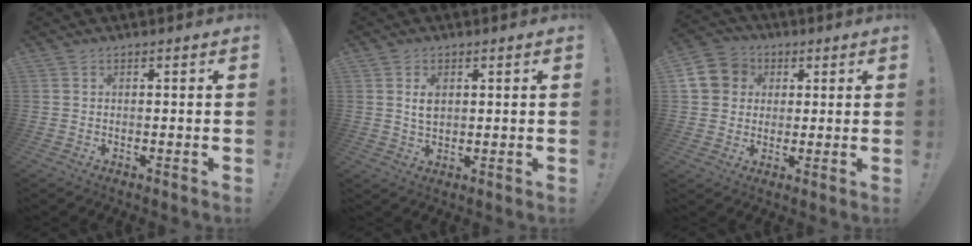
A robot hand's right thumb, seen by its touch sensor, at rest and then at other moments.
{"total": 3.9, "force": [1.1, 2.6, 2.7], "torque": [-0.036, -0.003, 0.017]}
{"total": 10.2, "force": [2.1, 9.2, 3.7], "torque": [-0.060, 0.005, 0.047]}